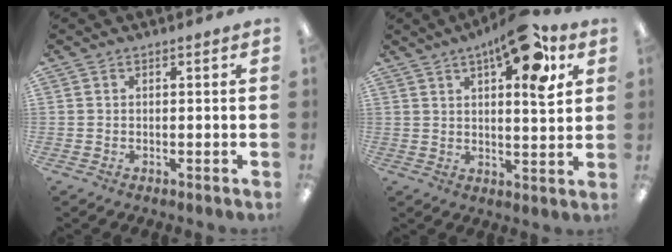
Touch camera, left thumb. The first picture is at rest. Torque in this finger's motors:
{"motor_torque": [0.11, 0.71, -0.24, 0.26, 0.10]}